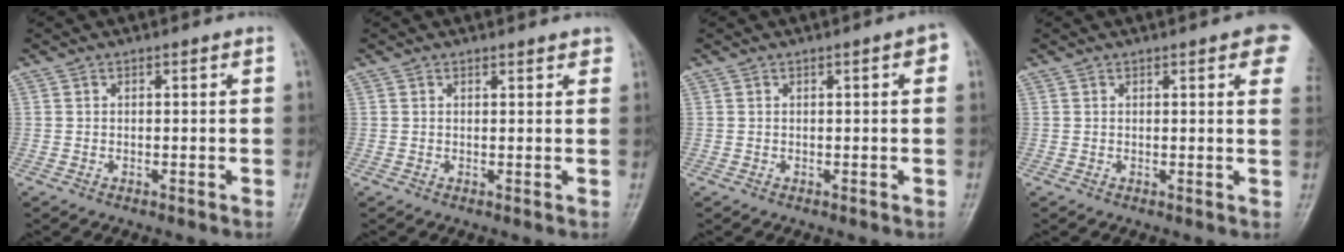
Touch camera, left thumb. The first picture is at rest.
{"total": 1.8, "force": [1.5, 0.7, 0.7], "torque": [0.003, -0.004, 0.014]}
{"total": 2.2, "force": [0.7, 0.5, 2.0], "torque": [-0.022, 0.003, 0.005]}
{"total": 7.2, "force": [3.7, 1.9, 5.9], "torque": [-0.047, -0.002, 0.038]}